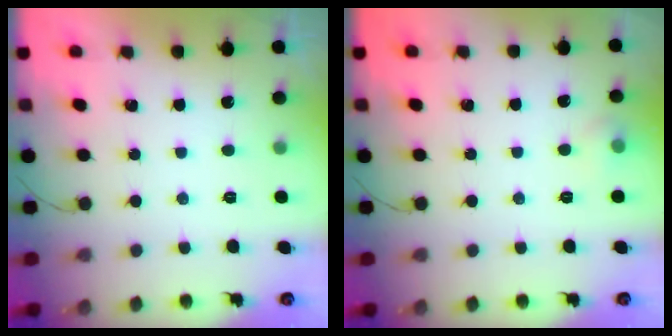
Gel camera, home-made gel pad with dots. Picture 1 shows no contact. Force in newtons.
{"total": 4.6, "press": 4.3, "slide": 1.7}